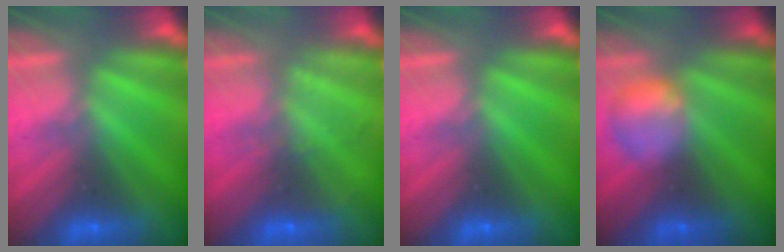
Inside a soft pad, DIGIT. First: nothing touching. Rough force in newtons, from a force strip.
{"total": 1.8}
{"total": 0.0}
{"total": 2.4}